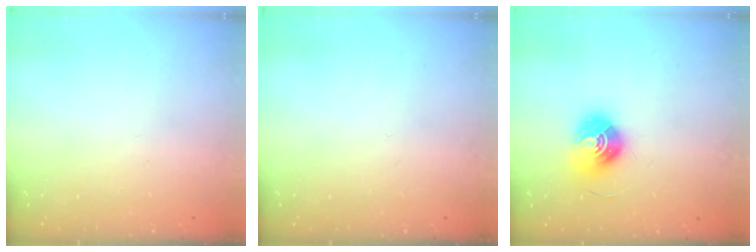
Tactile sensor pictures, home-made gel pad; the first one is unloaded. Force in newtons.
{"total": 0.0}
{"total": 10.0, "press": 10.0, "slide": 0.4}